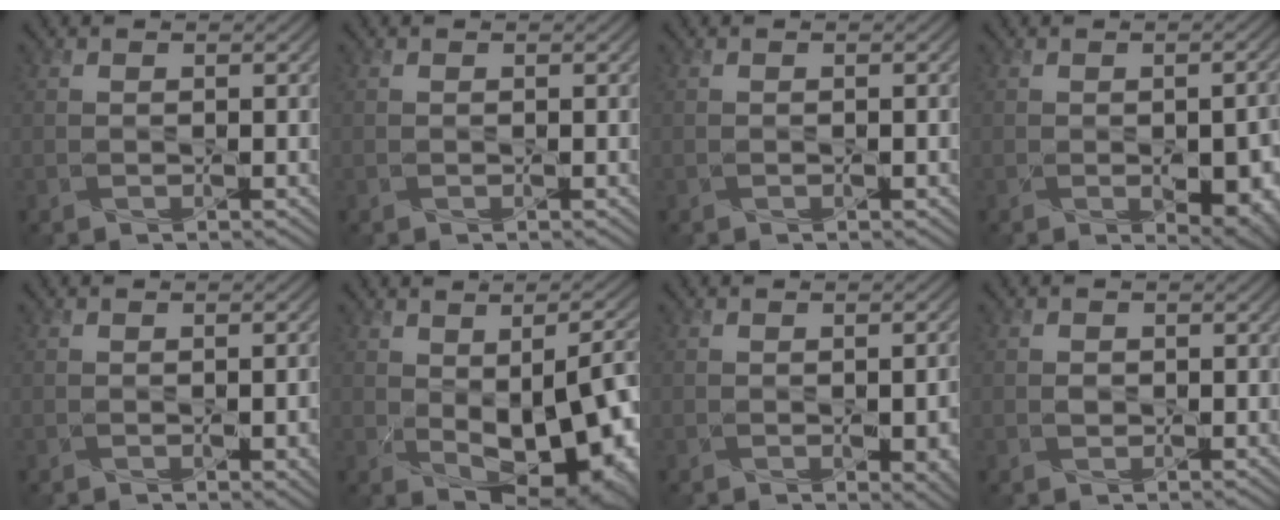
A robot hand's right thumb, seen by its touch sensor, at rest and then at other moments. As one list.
[{"total": 0.0}, {"total": 0.0}, {"total": 6.5, "force": [-1.7, 3.6, 5.1], "torque": [-0.072, -0.018, -0.009]}, {"total": 1.7, "force": [-0.5, 0.8, 1.4], "torque": [-0.022, -0.004, -0.004]}, {"total": 15.1, "force": [-3.3, 8.2, 12.3], "torque": [-0.150, -0.024, -0.024]}, {"total": 3.7, "force": [-1.0, 1.9, 3.0], "torque": [-0.041, -0.008, -0.011]}, {"total": 0.6, "force": [-0.1, 0.6, 0.1], "torque": [-0.005, -0.001, -0.005]}]